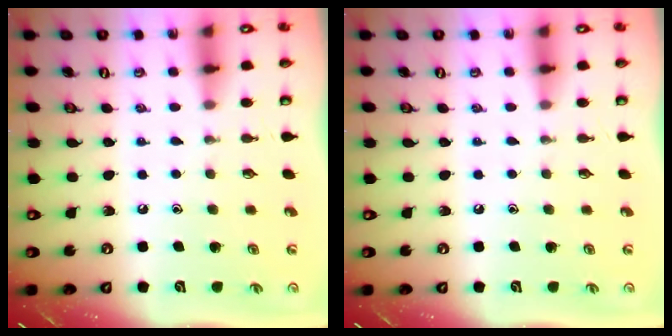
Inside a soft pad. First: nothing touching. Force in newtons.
{"total": 0.0}